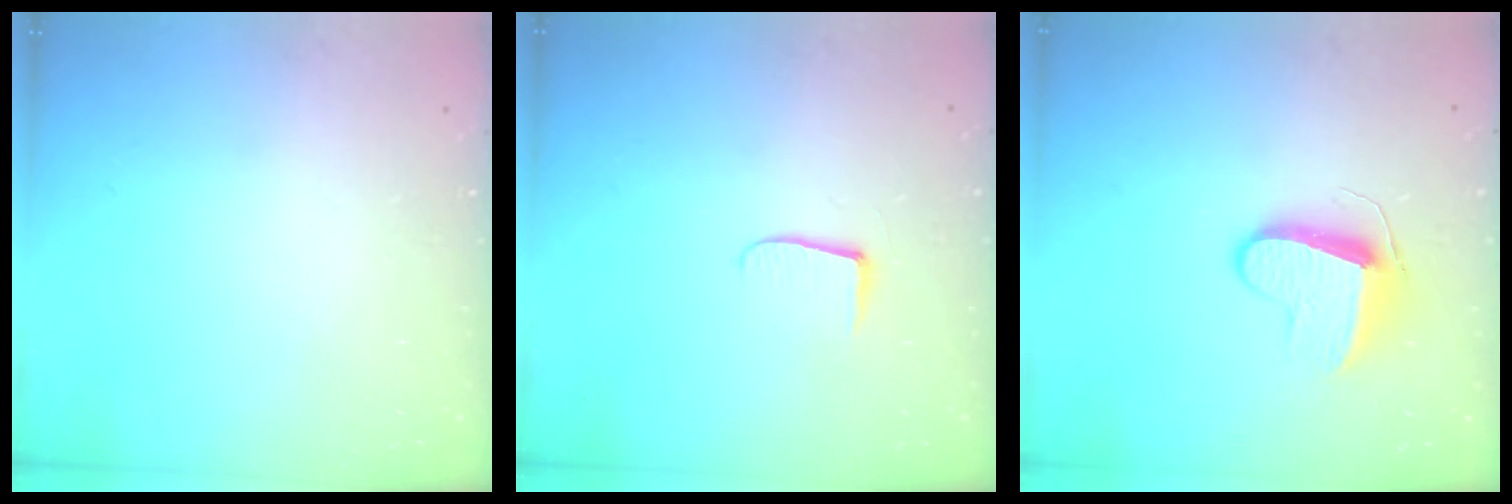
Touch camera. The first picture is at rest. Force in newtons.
{"total": 6.1, "press": 6.1, "slide": 0.6}
{"total": 9.1, "press": 9.1, "slide": 0.2}